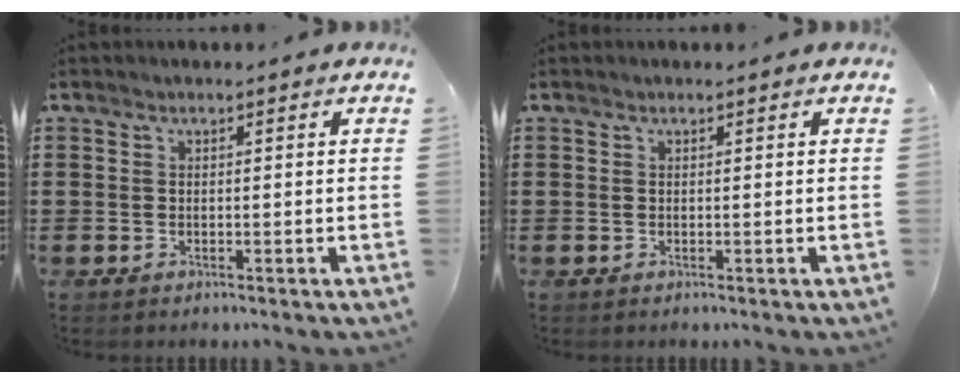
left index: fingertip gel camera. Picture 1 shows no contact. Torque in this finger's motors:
{"motor_torque": [-0.19, 0.22, -0.03, 0.00]}